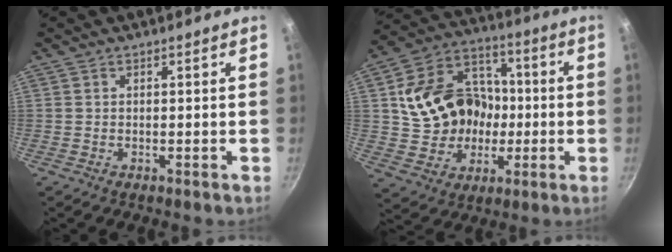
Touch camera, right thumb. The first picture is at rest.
{"total": 18.8, "force": [0.2, 15.7, 10.3], "torque": [-0.145, 0.044, 0.011]}